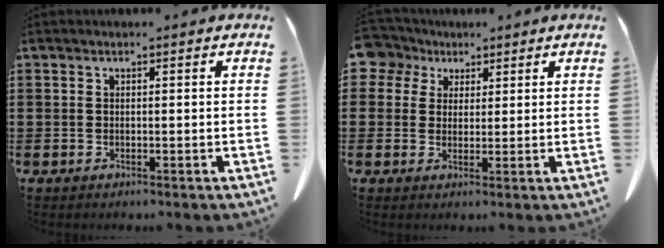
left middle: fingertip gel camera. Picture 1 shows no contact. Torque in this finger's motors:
{"motor_torque": [0.01, 0.00, 0.00, 0.00]}